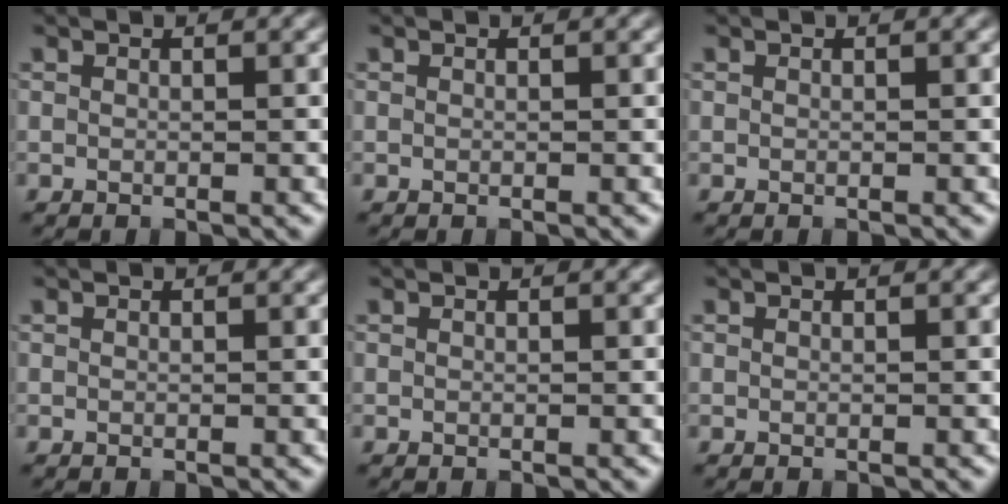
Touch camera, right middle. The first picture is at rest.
{"total": 0.0}
{"total": 0.0}
{"total": 0.0}
{"total": 0.0}
{"total": 0.0}